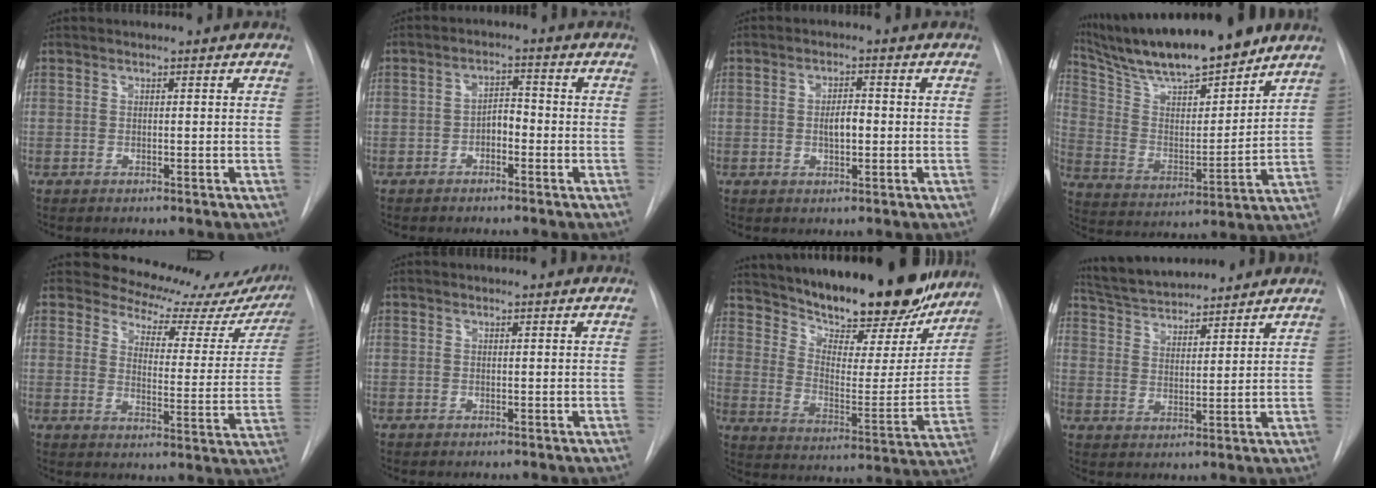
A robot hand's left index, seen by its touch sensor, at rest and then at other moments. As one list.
[{"total": 2.9, "force": [-1.4, 1.5, 2.1], "torque": [-0.030, 0.008, -0.027]}, {"total": 3.1, "force": [-0.4, 1.2, 2.8], "torque": [-0.047, 0.000, -0.005]}, {"total": 19.0, "force": [16.4, 2.2, 9.3], "torque": [-0.166, 0.003, 0.285]}, {"total": 19.2, "force": [17.4, 6.8, 4.6], "torque": [-0.033, -0.053, 0.182]}, {"total": 0.0}, {"total": 27.1, "force": [22.7, 7.1, 12.9], "torque": [-0.208, -0.030, 0.311]}, {"total": 11.0, "force": [10.3, 1.8, 3.4], "torque": [-0.064, 0.019, 0.177]}]